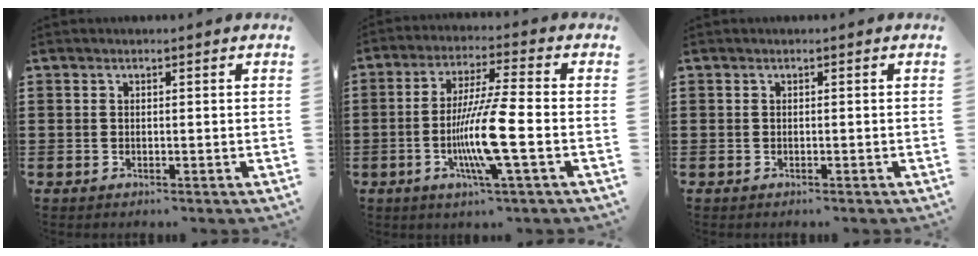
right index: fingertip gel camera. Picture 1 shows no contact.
{"total": 10.6, "force": [-2.9, 0.4, 10.2], "torque": [-0.205, -0.018, -0.061]}
{"total": 0.0}